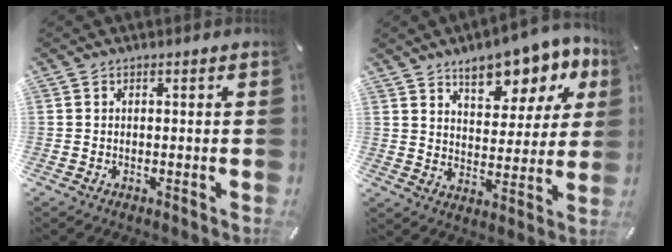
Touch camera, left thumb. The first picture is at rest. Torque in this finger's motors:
{"motor_torque": [2.48, 2.52, 1.43, -1.34, 0.18]}